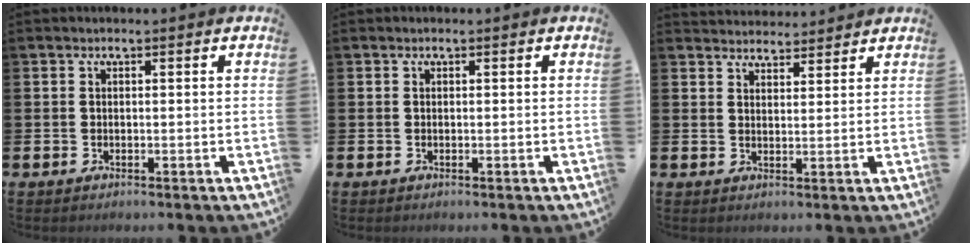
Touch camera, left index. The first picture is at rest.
{"total": 0.0}
{"total": 3.5, "force": [3.4, 0.8, -0.4], "torque": [0.000, -0.016, 0.062]}